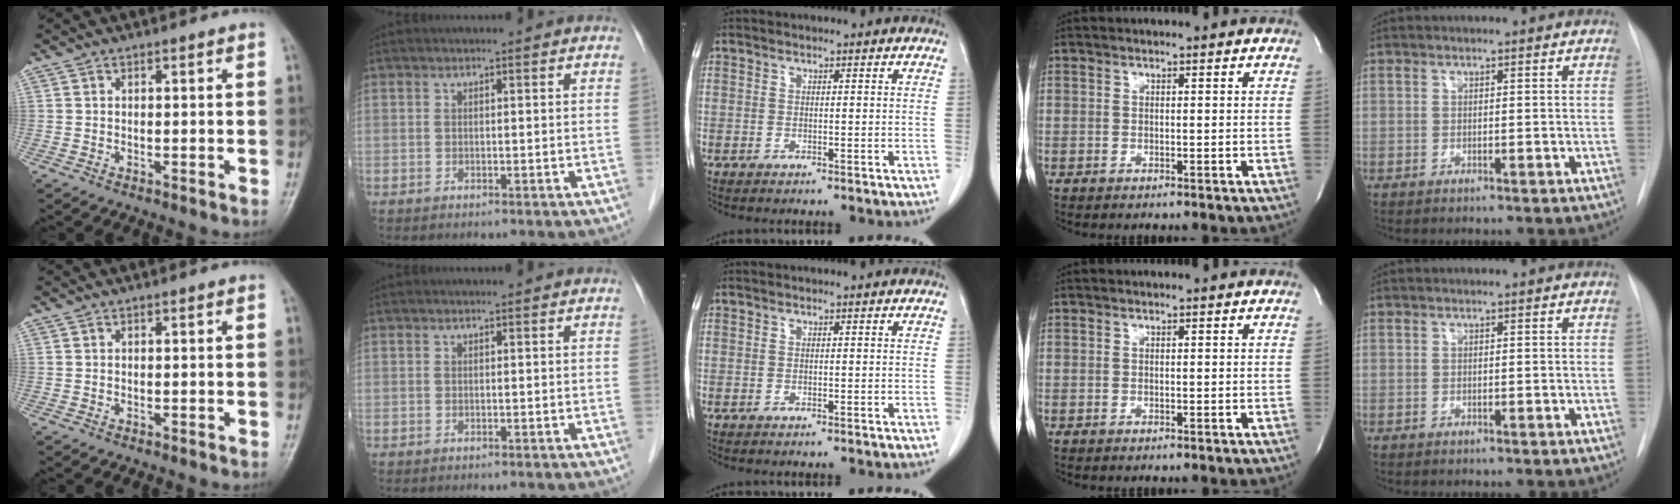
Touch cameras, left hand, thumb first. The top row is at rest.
{}